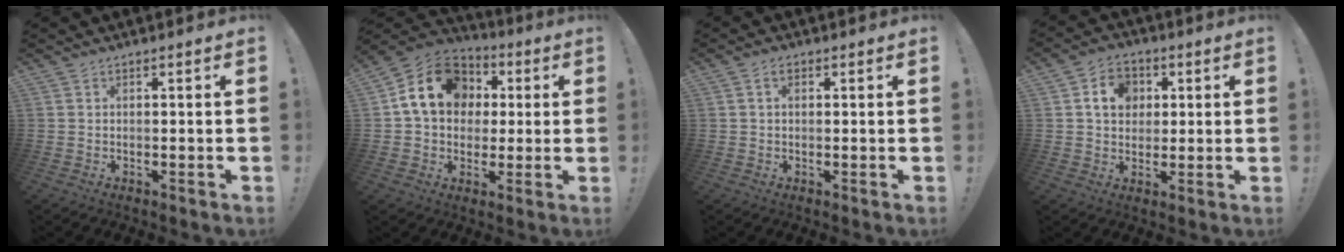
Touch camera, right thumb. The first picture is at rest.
{"total": 16.9, "force": [4.1, 13.7, 9.1], "torque": [-0.130, -0.003, 0.082]}
{"total": 2.1, "force": [0.7, 1.4, 1.4], "torque": [-0.026, 0.005, 0.012]}
{"total": 9.3, "force": [2.7, 7.7, 4.3], "torque": [-0.066, 0.004, 0.053]}